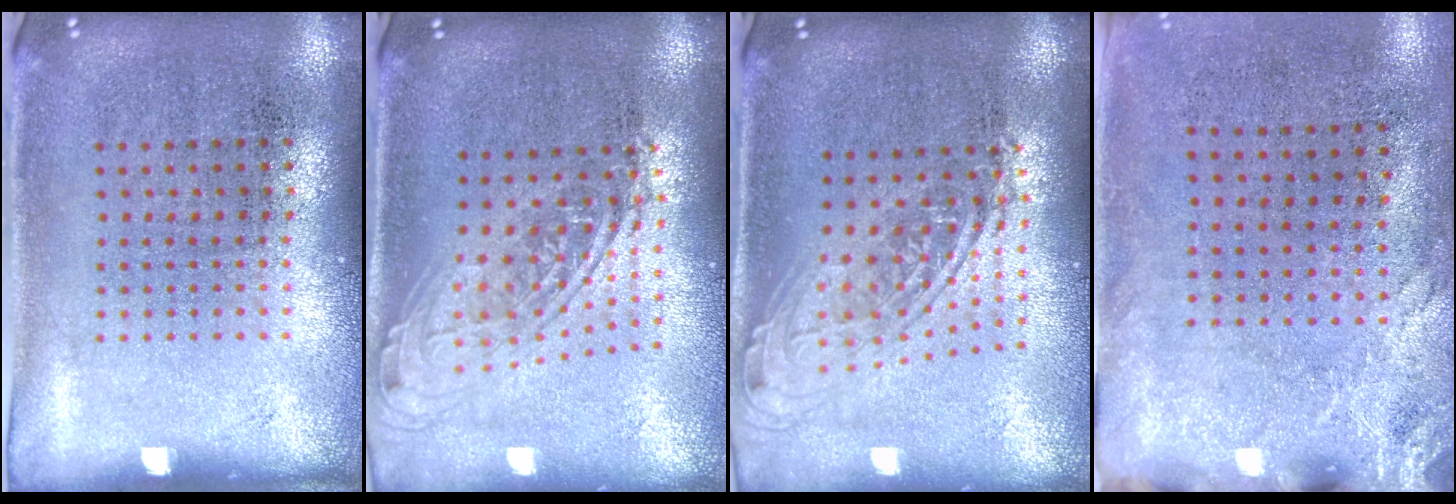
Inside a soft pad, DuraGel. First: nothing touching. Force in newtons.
{"total": 1.9, "press": 1.4, "slide": 1.2}
{"total": 1.9, "press": 1.4, "slide": 1.2}
{"total": 2.6, "press": 2.0, "slide": 1.6}